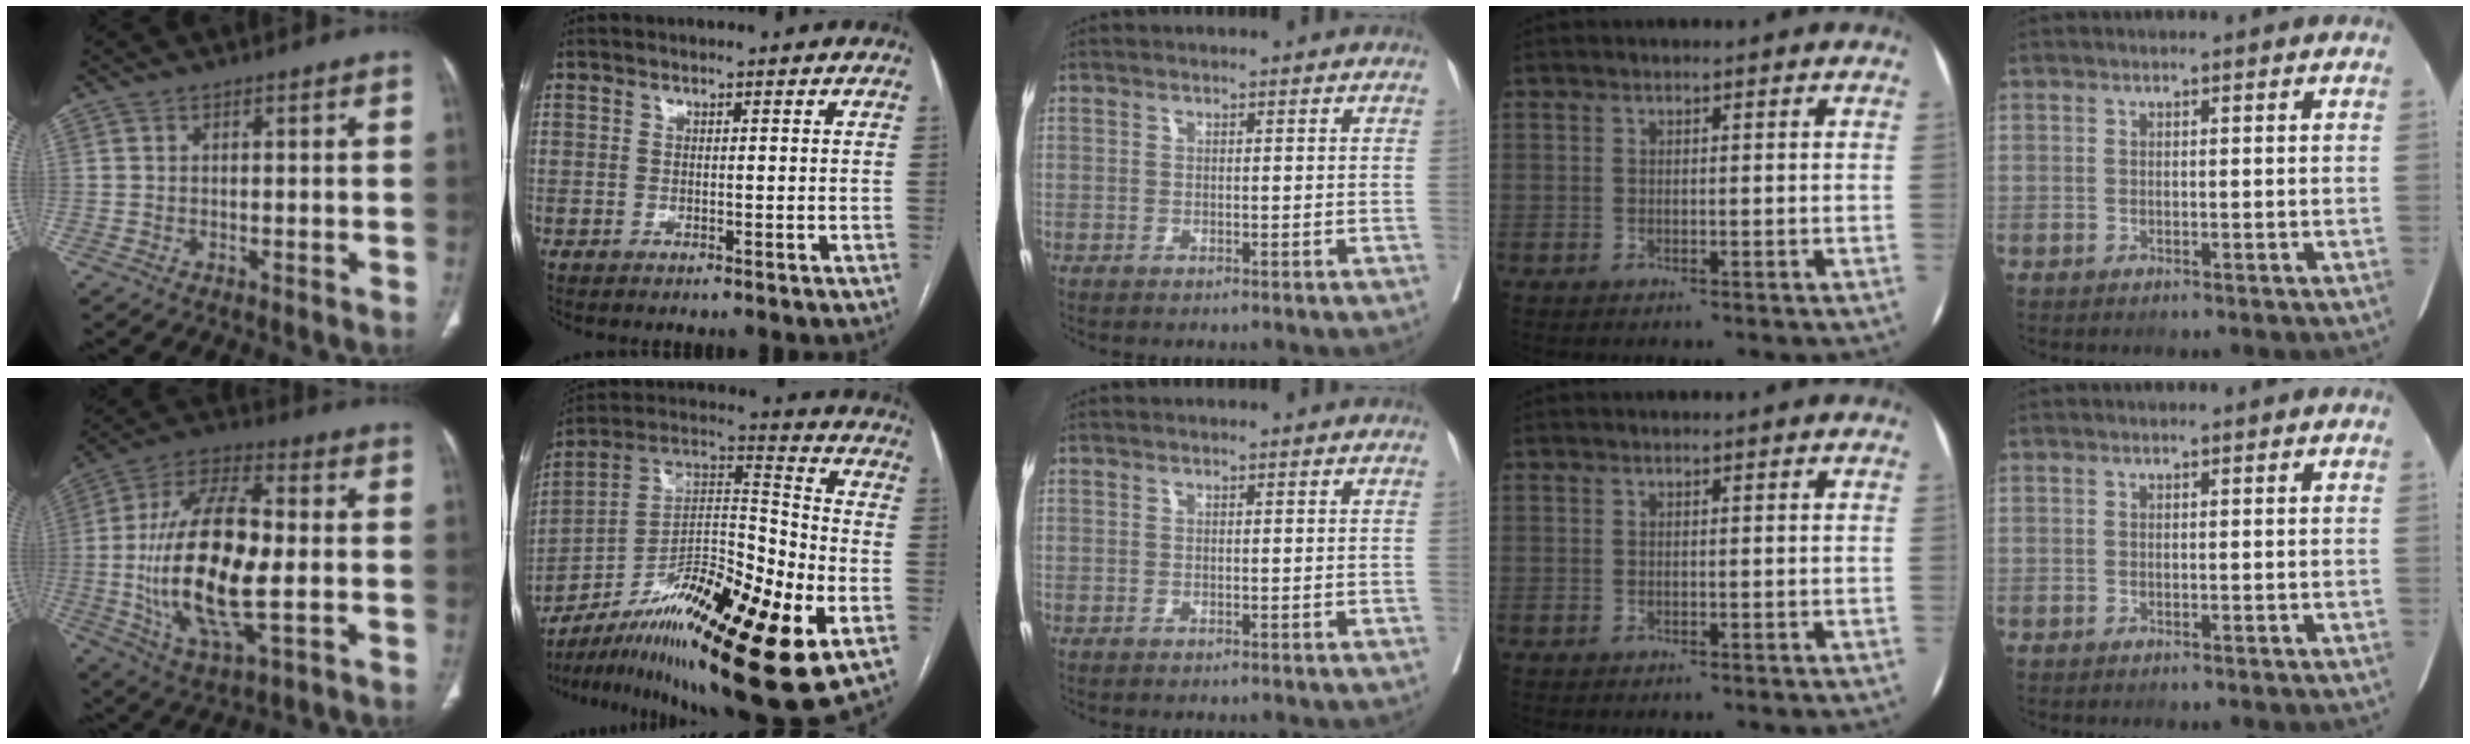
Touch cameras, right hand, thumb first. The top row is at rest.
{"thumb": {"total": 23.0, "force": [-2.2, 9.5, 20.9], "torque": [-0.410, 0.011, -0.035]}, "index": {"total": 25.5, "force": [-12.5, 3.8, 21.9], "torque": [-0.333, -0.002, -0.201]}}